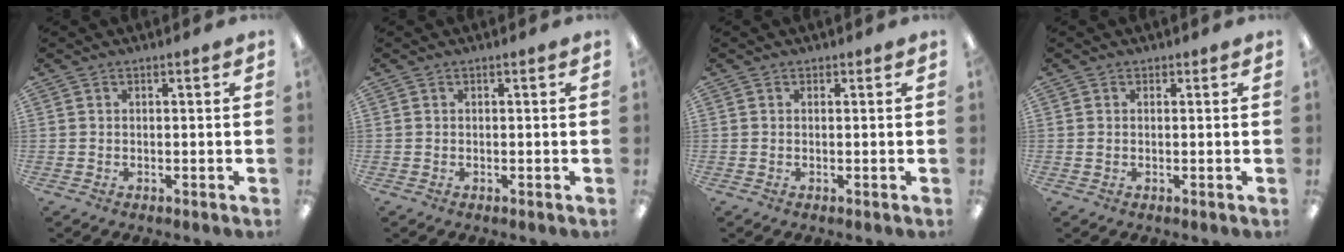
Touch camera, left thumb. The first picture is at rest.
{"total": 0.0}
{"total": 0.0}
{"total": 0.8, "force": [0.3, 0.7, 0.3], "torque": [-0.007, 0.003, 0.004]}